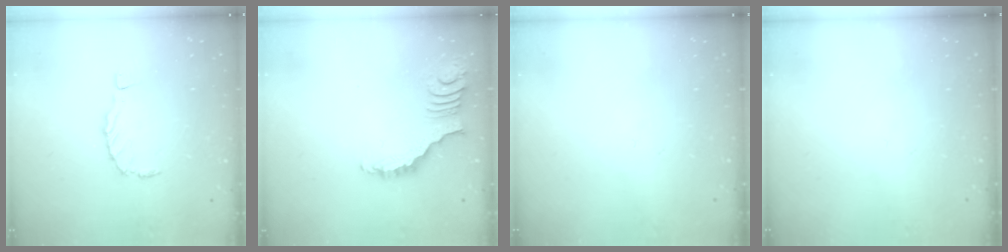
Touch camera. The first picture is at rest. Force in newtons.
{"total": 3.7, "press": 3.6, "slide": 0.7}
{"total": 0.0}
{"total": 0.0}